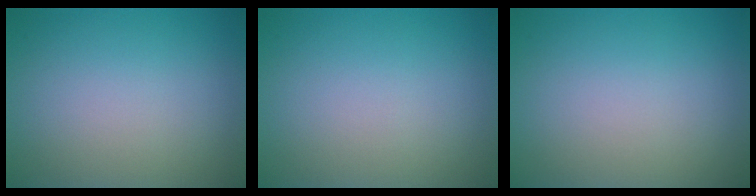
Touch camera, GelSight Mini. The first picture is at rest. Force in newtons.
{"total": 0.0}
{"total": 0.0}